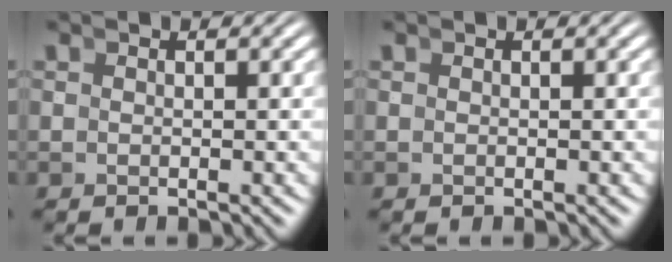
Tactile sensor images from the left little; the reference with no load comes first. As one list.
[{"total": 0.0}]